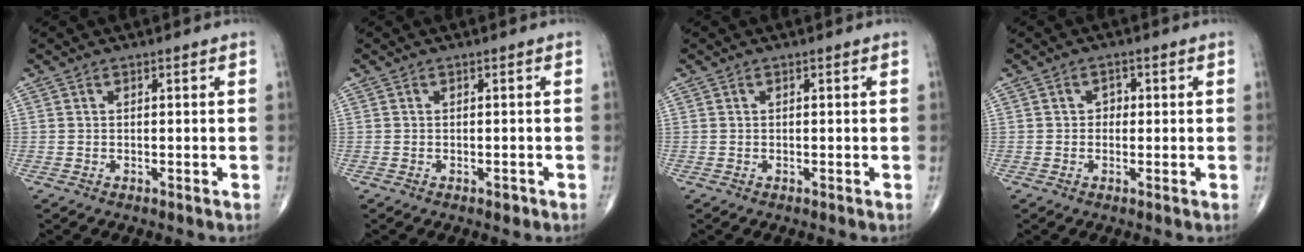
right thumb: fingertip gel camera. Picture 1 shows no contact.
{"total": 0.8, "force": [-0.5, 0.5, 0.5], "torque": [-0.001, 0.000, -0.005]}
{"total": 0.0}
{"total": 1.9, "force": [0.1, 1.7, 1.0], "torque": [-0.002, 0.005, -0.003]}